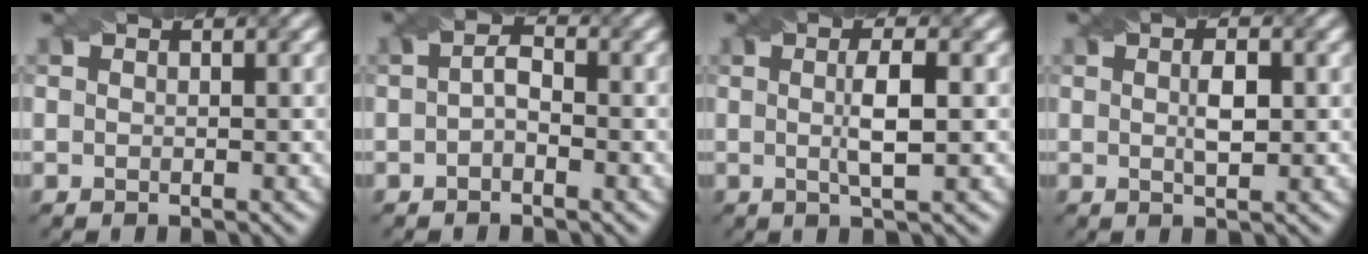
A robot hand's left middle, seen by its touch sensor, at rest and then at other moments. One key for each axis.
{"total": 1.9, "fx": -0.4, "fy": 1.0, "fz": 1.5, "tx": -0.031, "ty": 0.005, "tz": -0.011}
{"total": 3.2, "fx": 0.1, "fy": 0.6, "fz": 3.2, "tx": -0.057, "ty": 0.002, "tz": 0.002}
{"total": 2.2, "fx": 0.2, "fy": 0.7, "fz": 2.0, "tx": -0.041, "ty": 0.002, "tz": 0.004}